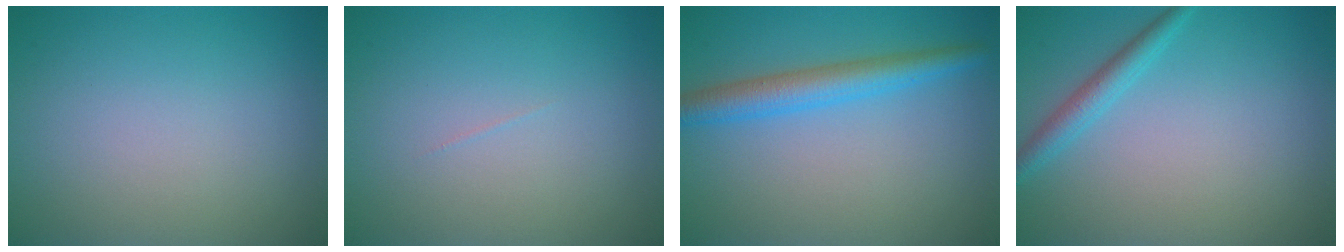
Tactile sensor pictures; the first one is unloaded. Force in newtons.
{"total": 0.0}
{"total": 3.8, "press": 3.8, "slide": 0.1}
{"total": 2.1, "press": 2.1, "slide": 0.1}